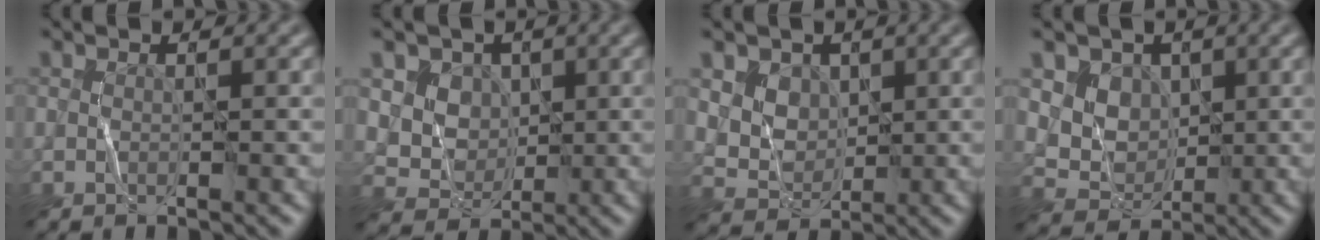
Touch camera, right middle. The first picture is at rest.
{"total": 4.9, "force": [2.6, 4.0, 1.3], "torque": [-0.046, 0.016, 0.050]}
{"total": 2.9, "force": [1.8, 2.3, 0.5], "torque": [-0.030, 0.002, 0.041]}
{"total": 5.0, "force": [2.6, 4.1, 1.5], "torque": [-0.048, 0.012, 0.049]}